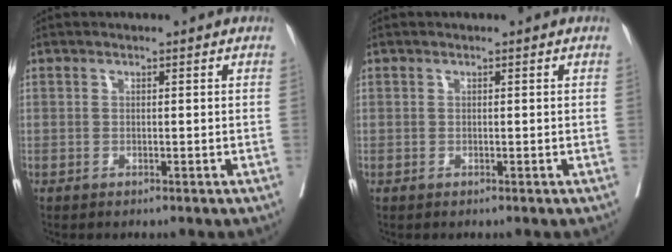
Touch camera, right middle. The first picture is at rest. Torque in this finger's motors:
{"motor_torque": [0.09, -0.02, 0.00, 0.00]}